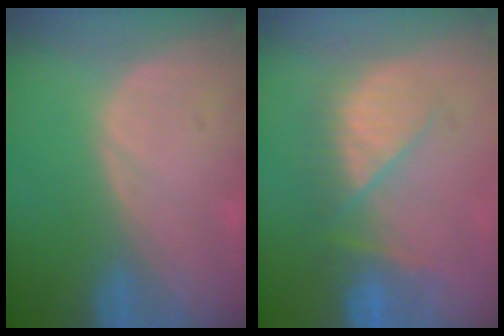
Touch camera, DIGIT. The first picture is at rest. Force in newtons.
{"total": 7.4, "press": 7.3, "slide": 1.1}